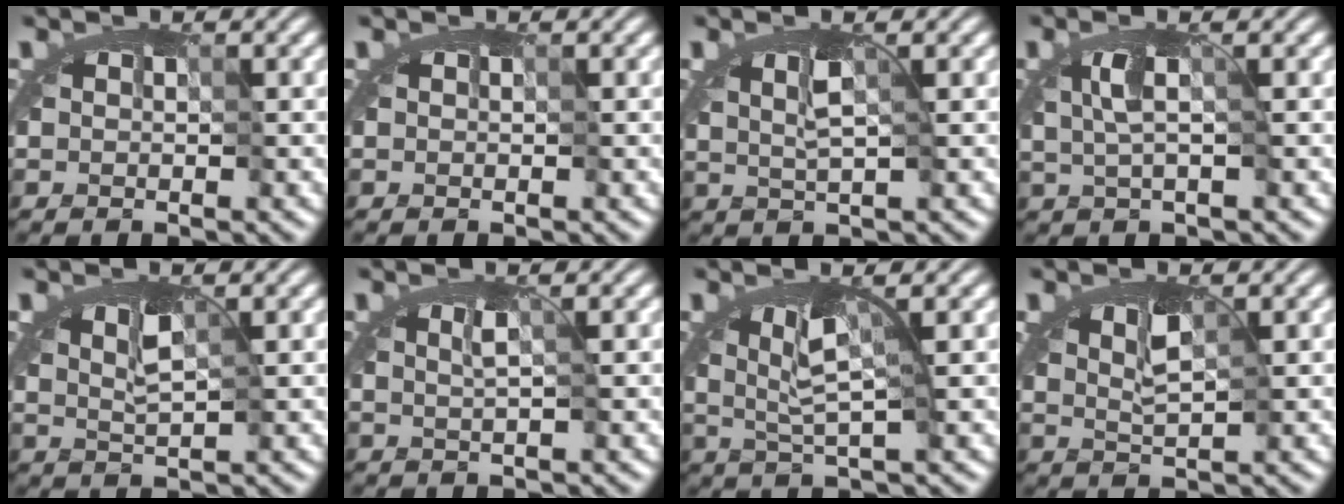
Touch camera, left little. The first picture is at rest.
{"total": 0.0}
{"total": 1.5, "force": [-0.3, 0.2, 1.4], "torque": [-0.017, -0.005, -0.008]}
{"total": 1.7, "force": [-0.9, -0.2, 1.4], "torque": [-0.020, -0.010, -0.017]}
{"total": 1.8, "force": [0.5, 0.7, 1.6], "torque": [-0.022, 0.003, 0.002]}
{"total": 0.6, "force": [-0.1, -0.4, 0.3], "torque": [-0.001, 0.000, -0.005]}
{"total": 2.4, "force": [-0.1, 0.3, 2.4], "torque": [-0.048, -0.012, 0.003]}
{"total": 2.2, "force": [0.7, 0.9, 1.9], "torque": [-0.026, 0.003, 0.004]}